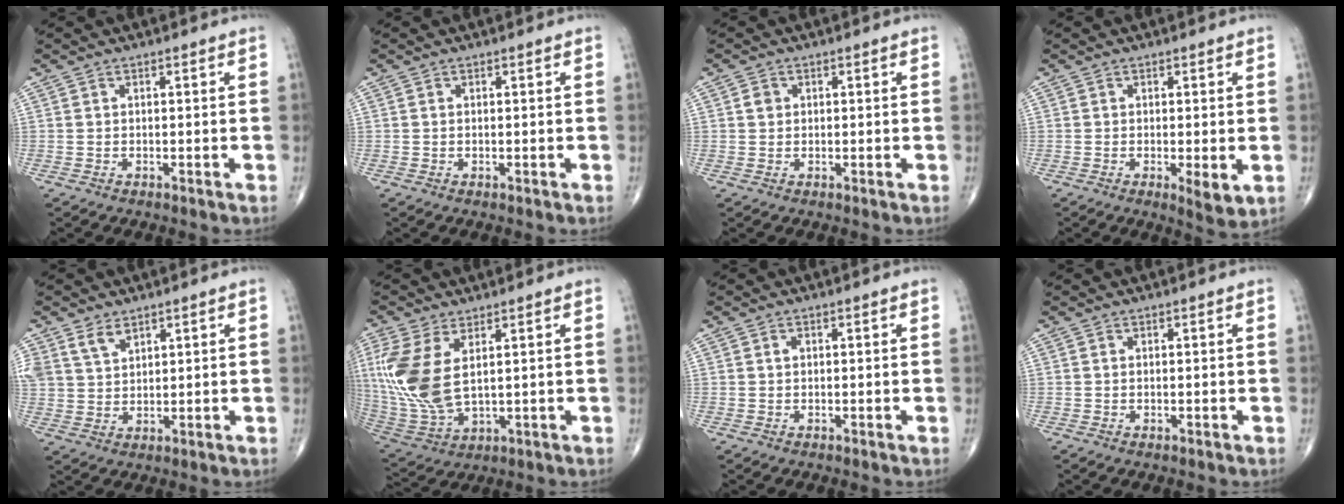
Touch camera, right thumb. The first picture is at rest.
{"total": 0.0}
{"total": 1.5, "force": [0.3, 1.3, 0.6], "torque": [-0.006, 0.000, 0.005]}
{"total": 4.0, "force": [-0.7, 1.1, 3.8], "torque": [-0.059, -0.014, -0.013]}
{"total": 5.2, "force": [3.4, 3.2, 2.3], "torque": [-0.033, -0.015, 0.075]}
{"total": 13.8, "force": [3.2, 6.9, 11.5], "torque": [-0.276, -0.013, 0.081]}
{"total": 0.6, "force": [0.1, 0.4, 0.4], "torque": [-0.006, 0.001, 0.002]}
{"total": 0.0}